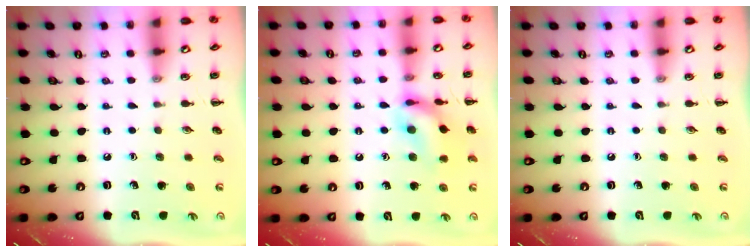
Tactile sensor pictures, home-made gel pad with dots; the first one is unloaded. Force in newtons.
{"total": 14.3, "press": 14.2, "slide": 1.6}
{"total": 0.0}